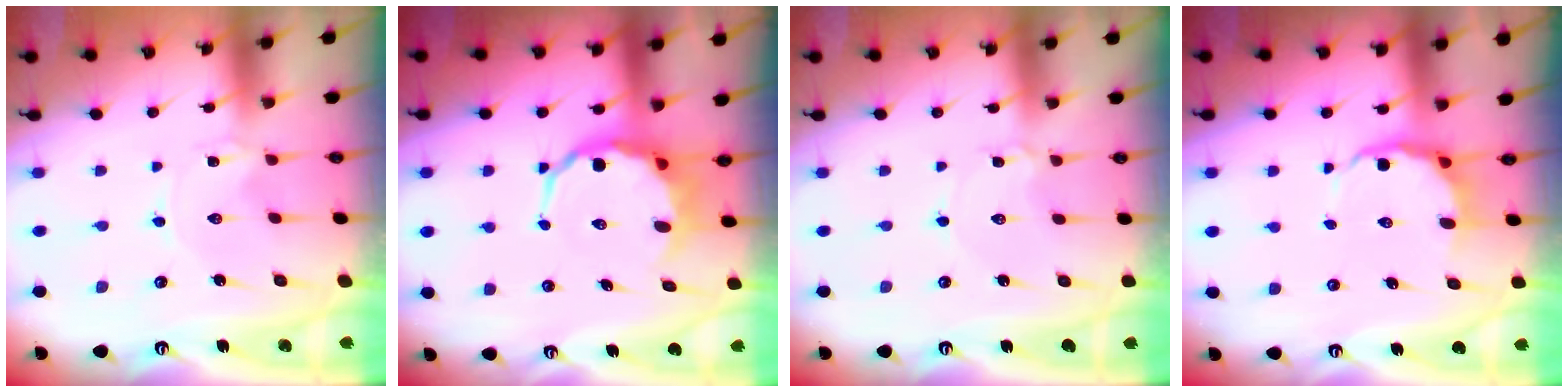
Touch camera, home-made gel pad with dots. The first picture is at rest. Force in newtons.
{"total": 7.2, "press": 6.9, "slide": 1.7}
{"total": 2.0, "press": 2.0, "slide": 0.2}
{"total": 7.0, "press": 6.7, "slide": 2.0}